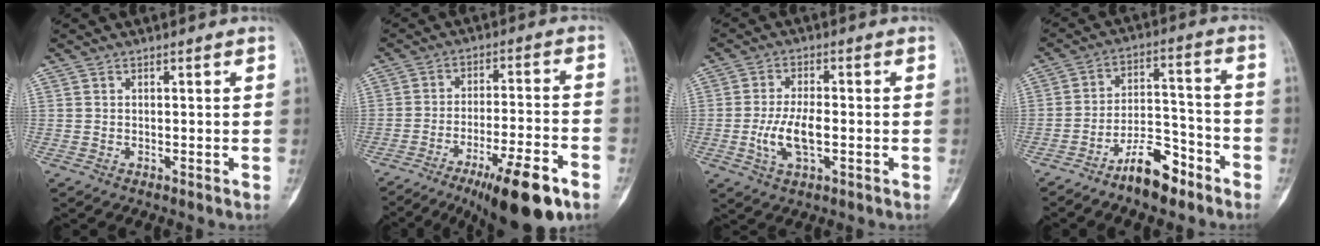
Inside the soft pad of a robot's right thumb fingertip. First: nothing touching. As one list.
[{"total": 16.0, "force": [-9.7, 3.1, 12.3], "torque": [-0.181, 0.042, -0.151]}, {"total": 7.4, "force": [-1.5, 3.2, 6.5], "torque": [-0.132, 0.005, -0.026]}, {"total": 10.2, "force": [-7.2, 4.0, 6.0], "torque": [-0.089, 0.066, -0.129]}]